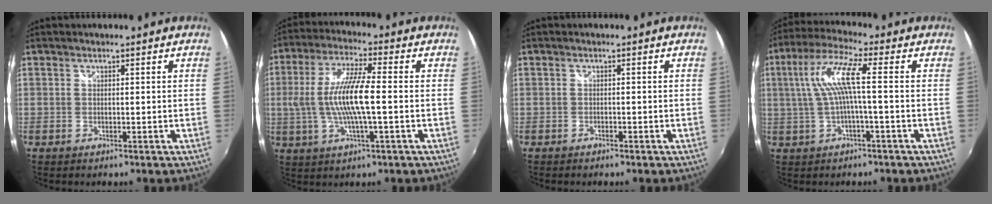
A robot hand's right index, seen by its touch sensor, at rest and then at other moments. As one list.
[{"total": 12.0, "force": [-0.7, 2.0, 11.8], "torque": [-0.229, 0.000, -0.014]}, {"total": 0.9, "force": [-0.8, 0.3, 0.3], "torque": [-0.009, -0.002, -0.015]}, {"total": 8.7, "force": [0.3, 0.6, 8.7], "torque": [-0.173, 0.010, 0.013]}]